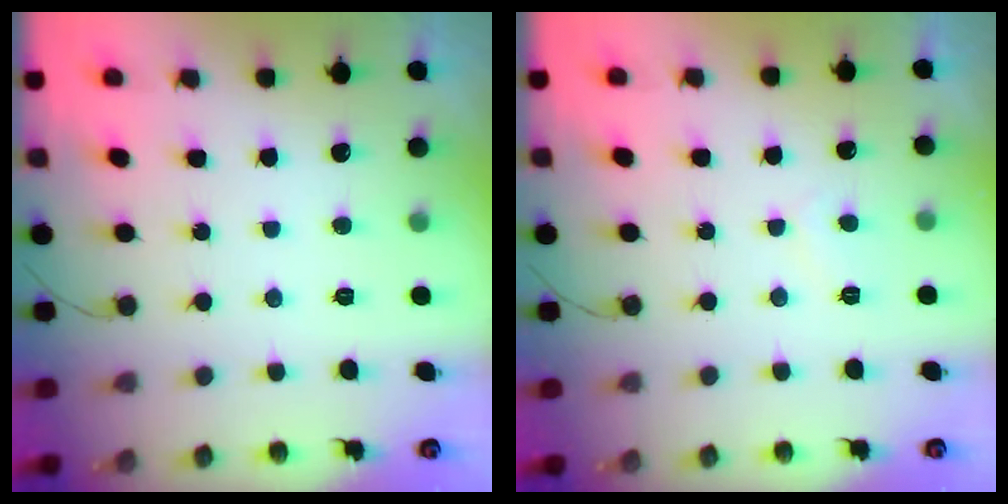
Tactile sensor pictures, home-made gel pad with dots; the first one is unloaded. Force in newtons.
{"total": 3.5, "press": 3.4, "slide": 0.4}